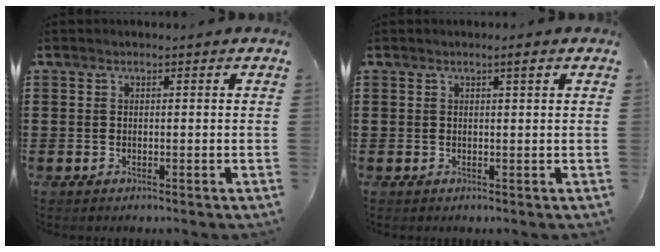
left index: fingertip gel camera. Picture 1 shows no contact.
{"total": 1.4, "force": [0.8, 0.0, 1.2], "torque": [-0.024, 0.002, 0.013]}